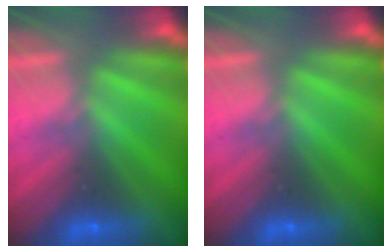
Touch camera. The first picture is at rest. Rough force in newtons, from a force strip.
{"total": 0.0}